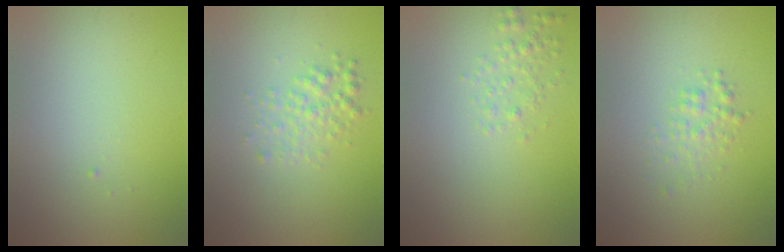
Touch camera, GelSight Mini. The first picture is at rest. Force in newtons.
{"total": 2.2, "press": 2.2, "slide": 0.0}
{"total": 1.5, "press": 1.5, "slide": 0.0}
{"total": 1.5, "press": 1.5, "slide": 0.0}